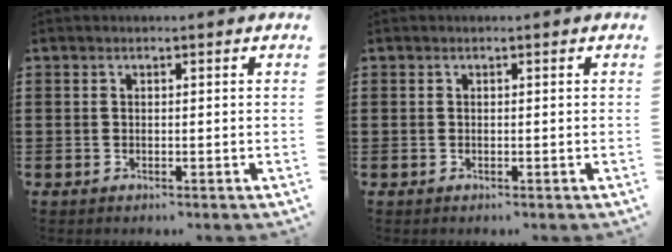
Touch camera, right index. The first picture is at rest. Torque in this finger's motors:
{"motor_torque": [0.00, 0.00, 0.00, 0.00]}